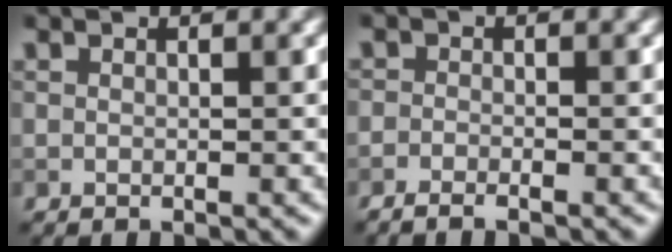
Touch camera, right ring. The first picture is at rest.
{"total": 1.8, "force": [-1.4, 0.5, 0.9], "torque": [-0.013, -0.003, -0.026]}